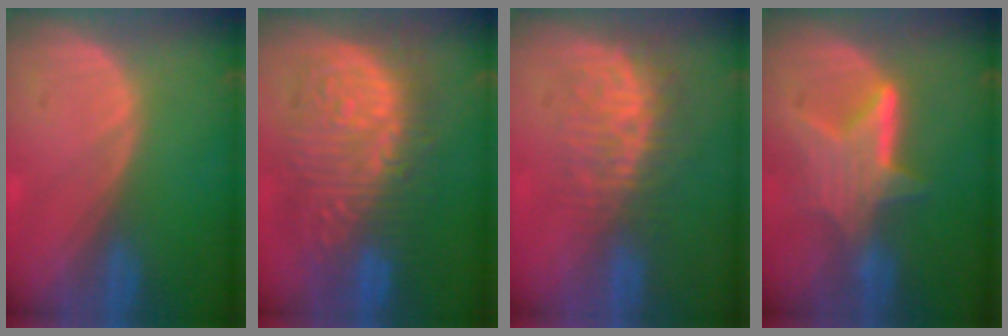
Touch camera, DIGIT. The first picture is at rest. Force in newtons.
{"total": 13.2, "press": 13.2, "slide": 1.4}
{"total": 8.6, "press": 7.4, "slide": 4.4}
{"total": 6.2, "press": 6.1, "slide": 0.9}